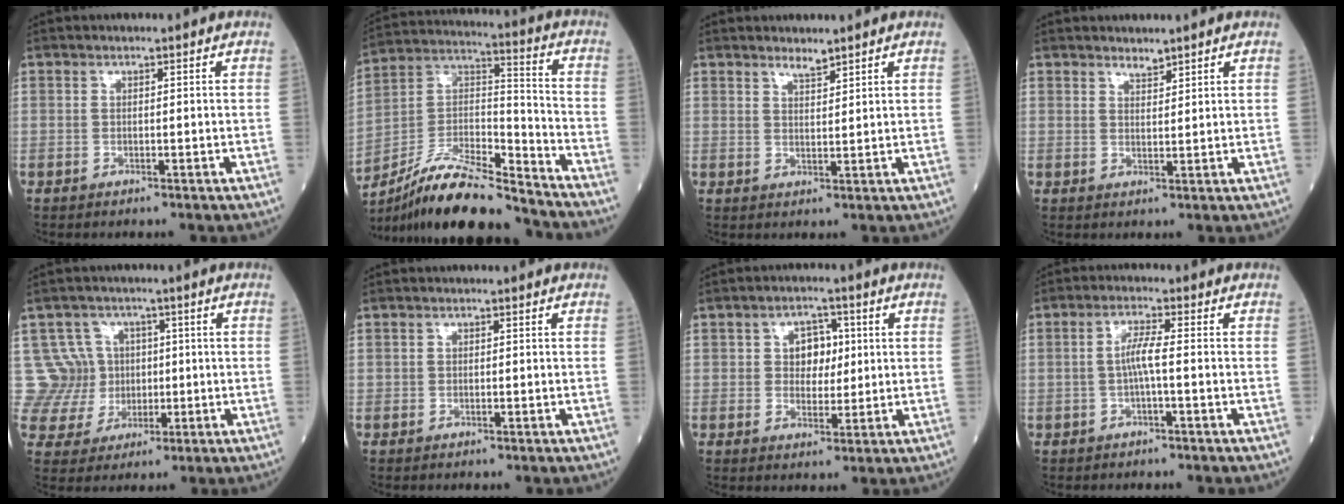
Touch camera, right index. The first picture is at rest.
{"total": 17.3, "force": [-15.4, 2.2, 7.5], "torque": [-0.145, 0.023, -0.281]}
{"total": 1.9, "force": [1.8, 0.2, 0.6], "torque": [-0.013, -0.007, 0.035]}
{"total": 1.6, "force": [1.5, 0.2, 0.3], "torque": [-0.007, -0.007, 0.028]}
{"total": 8.9, "force": [1.7, 8.8, -0.1], "torque": [0.003, 0.038, 0.040]}
{"total": 0.0}
{"total": 4.8, "force": [1.0, 3.3, 3.3], "torque": [-0.046, 0.011, 0.018]}
{"total": 3.3, "force": [-0.4, -0.1, 3.2], "torque": [-0.064, 0.006, -0.007]}